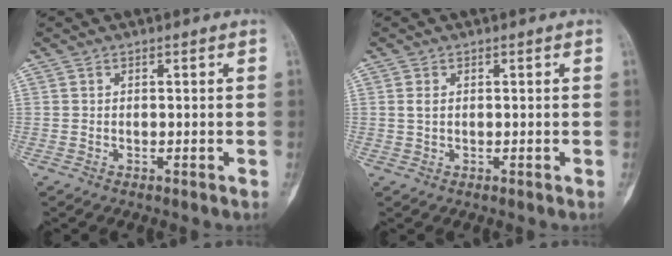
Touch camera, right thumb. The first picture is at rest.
{"total": 1.5, "force": [0.4, 0.9, 1.2], "torque": [-0.025, 0.002, 0.010]}